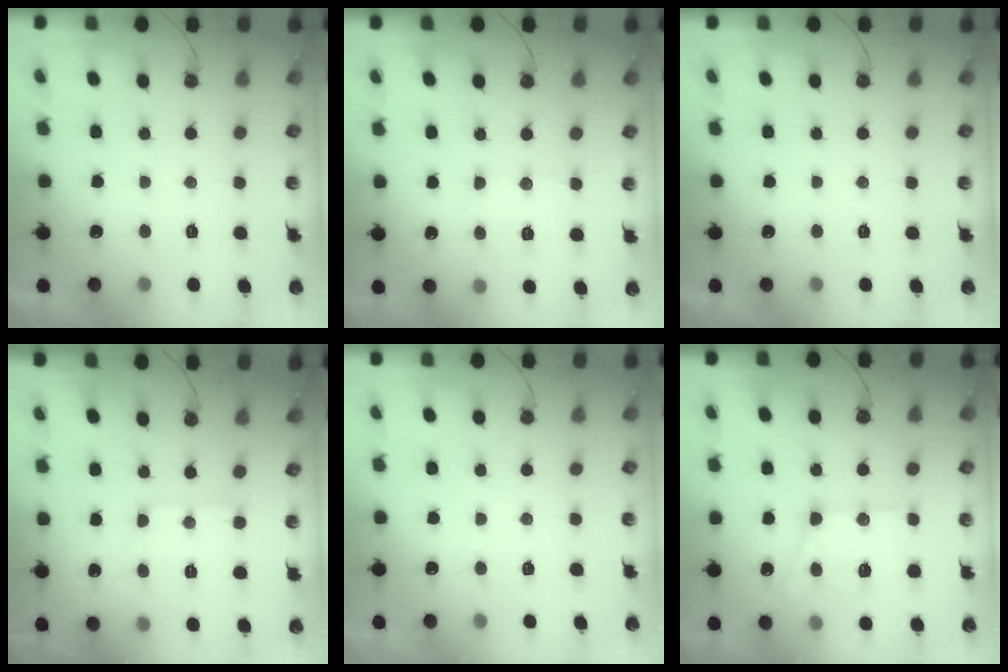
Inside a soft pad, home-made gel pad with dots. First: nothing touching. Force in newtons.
{"total": 7.9, "press": 7.9, "slide": 0.7}
{"total": 0.0}
{"total": 5.6, "press": 5.6, "slide": 0.4}
{"total": 3.8, "press": 3.8, "slide": 0.4}
{"total": 15.0, "press": 14.9, "slide": 1.7}